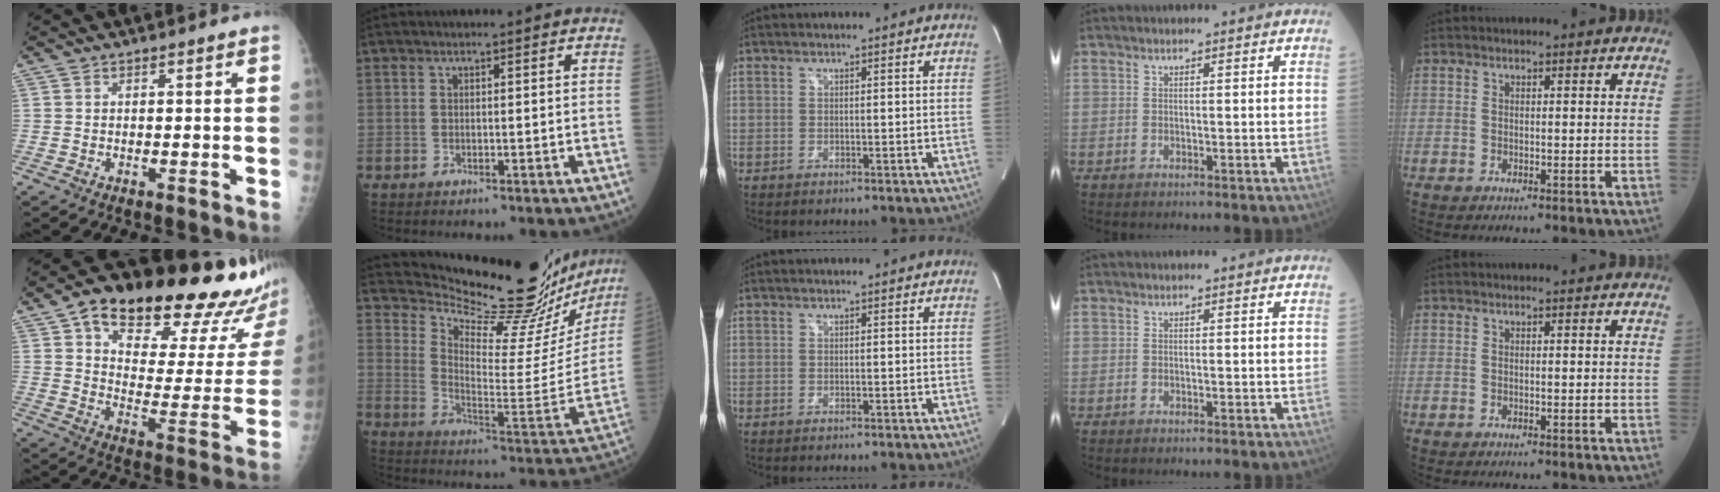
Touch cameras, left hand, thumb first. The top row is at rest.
{"thumb": {"total": 30.0, "force": [19.9, 11.0, 19.5], "torque": [-0.244, -0.054, 0.275]}, "index": {"total": 26.0, "force": [24.3, 2.3, 8.9], "torque": [-0.145, -0.121, 0.315]}}